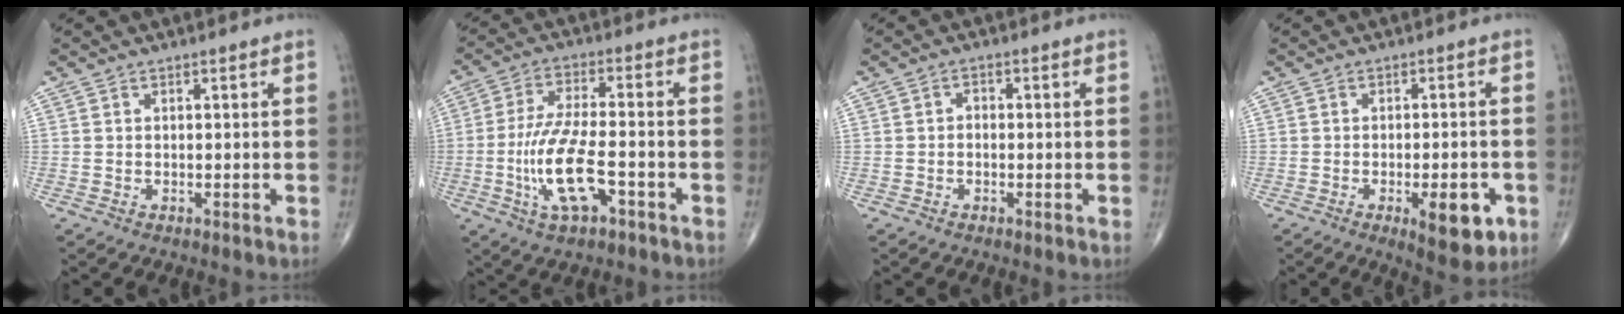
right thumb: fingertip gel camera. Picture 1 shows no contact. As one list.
[{"total": 11.9, "force": [-3.9, 4.0, 10.5], "torque": [-0.216, 0.019, -0.072]}, {"total": 1.3, "force": [-0.3, 1.0, 0.9], "torque": [-0.004, 0.007, -0.009]}, {"total": 8.9, "force": [-3.4, 3.2, 7.5], "torque": [-0.088, 0.004, -0.040]}]